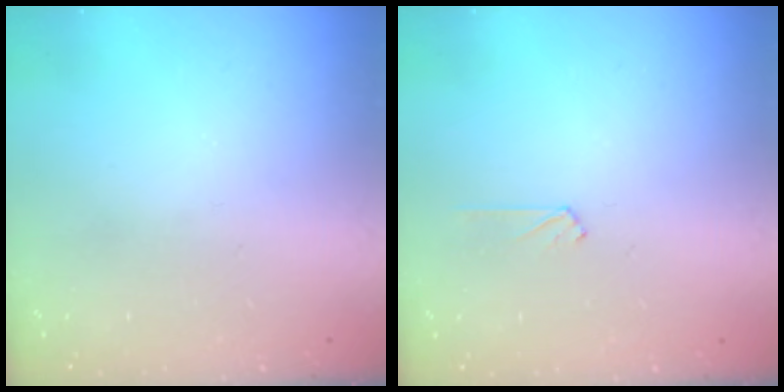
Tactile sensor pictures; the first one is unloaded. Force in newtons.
{"total": 3.8, "press": 3.8, "slide": 0.4}